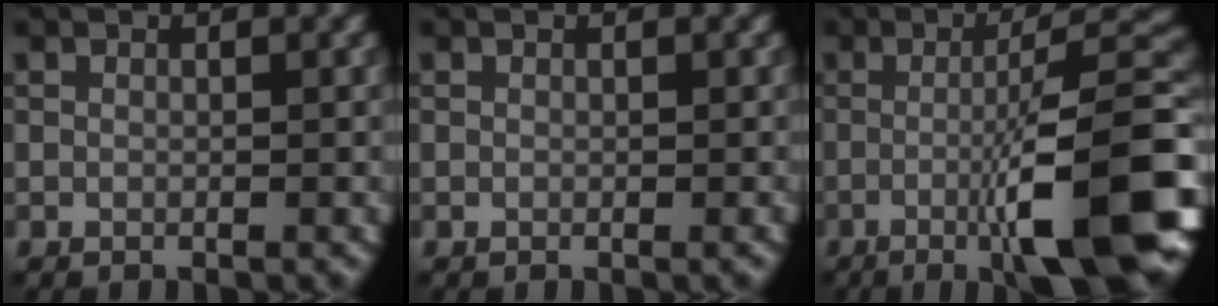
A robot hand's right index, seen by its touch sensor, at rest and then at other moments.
{"total": 0.0}
{"total": 13.2, "force": [-3.4, 2.4, 12.5], "torque": [-0.168, 0.012, -0.055]}